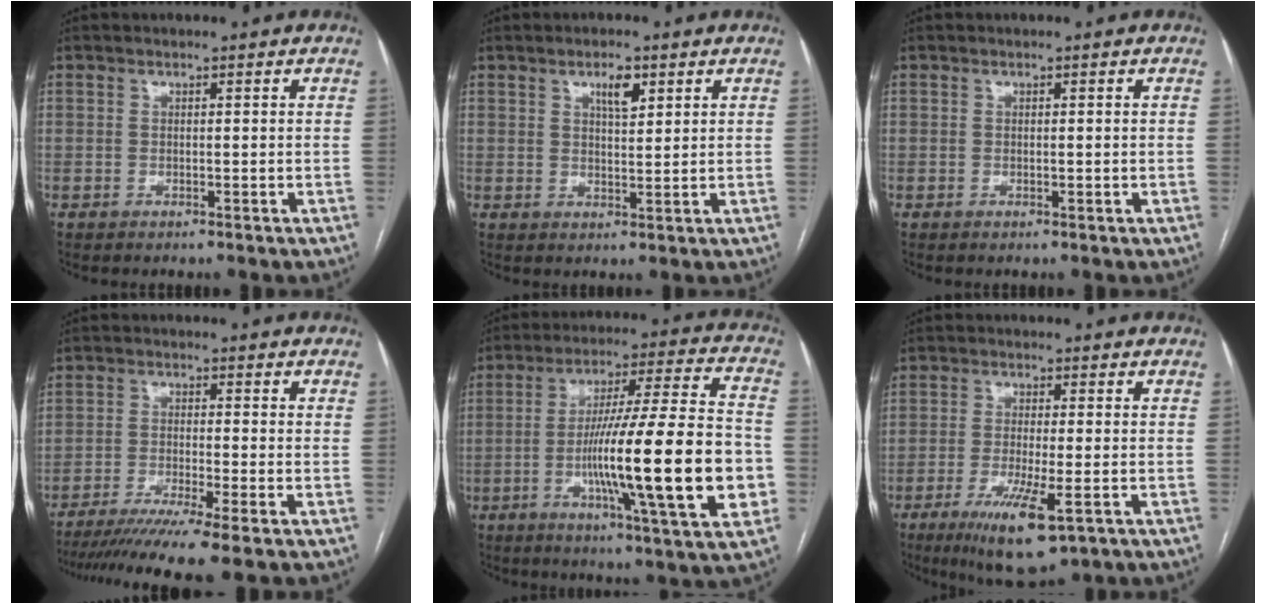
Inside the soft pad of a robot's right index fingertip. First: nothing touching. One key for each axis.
{"total": 3.6, "fx": 1.9, "fy": 1.1, "fz": 2.8, "tx": -0.047, "ty": 0.000, "tz": 0.033}
{"total": 0.6, "fx": -0.1, "fy": 0.1, "fz": 0.6, "tx": -0.011, "ty": -0.002, "tz": 0.001}
{"total": 11.2, "fx": -8.8, "fy": -1.7, "fz": 6.7, "tx": -0.088, "ty": -0.030, "tz": -0.135}
{"total": 23.4, "fx": -4.9, "fy": 1.0, "fz": 22.9, "tx": -0.336, "ty": -0.005, "tz": -0.080}
{"total": 9.4, "fx": -4.4, "fy": 1.5, "fz": 8.1, "tx": -0.147, "ty": -0.026, "tz": -0.067}